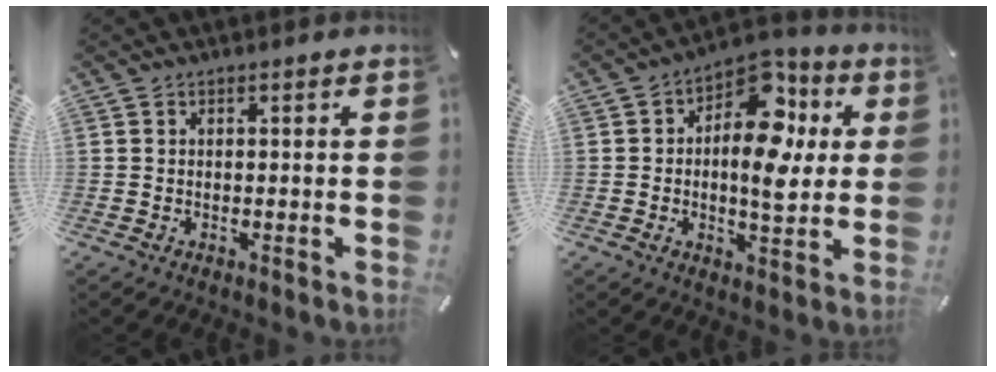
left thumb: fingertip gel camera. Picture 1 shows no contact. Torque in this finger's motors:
{"motor_torque": [0.52, 0.53, 1.14, -0.41, 0.13]}